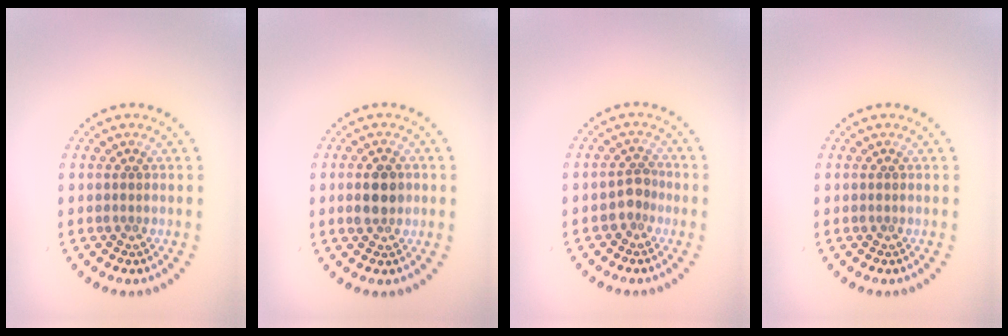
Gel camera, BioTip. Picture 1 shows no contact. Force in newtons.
{"total": 2.9, "press": 2.9, "slide": 0.0}
{"total": 1.8, "press": 1.4, "slide": 1.0}
{"total": 0.0}